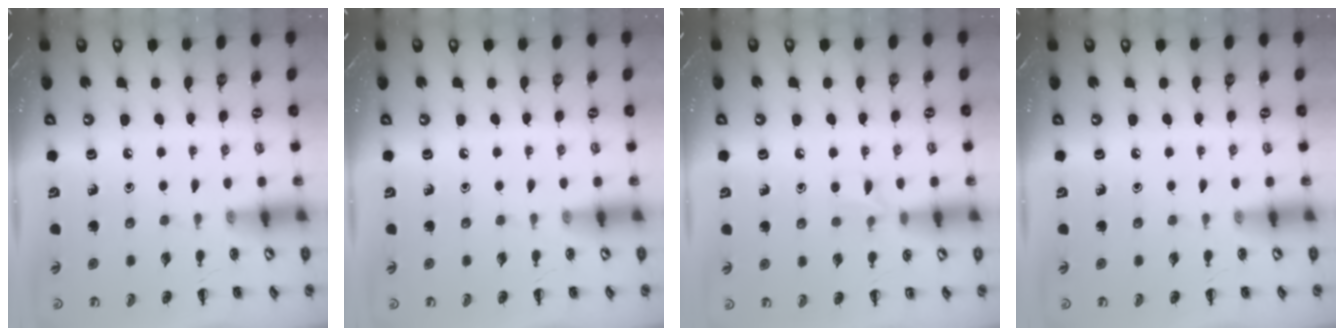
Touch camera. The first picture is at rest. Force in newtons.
{"total": 0.0}
{"total": 5.0, "press": 4.7, "slide": 1.6}
{"total": 0.0}